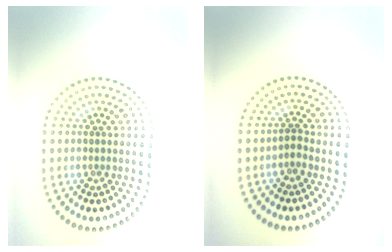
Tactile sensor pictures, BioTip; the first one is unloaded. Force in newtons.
{"total": 1.0, "press": 0.8, "slide": 0.6}